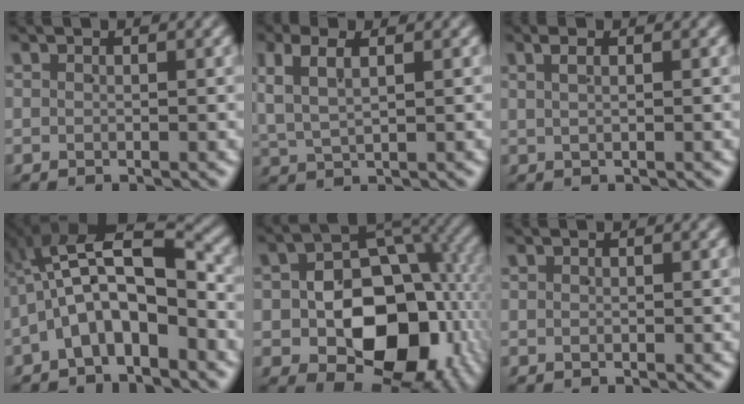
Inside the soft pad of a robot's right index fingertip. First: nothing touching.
{"total": 3.9, "force": [1.6, 2.4, 2.5], "torque": [-0.069, 0.002, 0.033]}
{"total": 1.4, "force": [0.8, 0.1, 1.1], "torque": [-0.017, 0.008, 0.015]}
{"total": 9.2, "force": [0.4, 6.1, 6.9], "torque": [-0.142, 0.001, -0.005]}
{"total": 14.2, "force": [-2.0, 9.5, 10.4], "torque": [-0.165, -0.038, -0.014]}
{"total": 0.0}